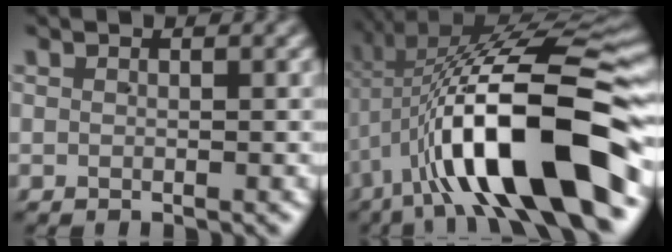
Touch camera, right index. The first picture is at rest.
{"total": 15.8, "force": [-2.9, 6.4, 14.2], "torque": [-0.234, -0.014, -0.026]}